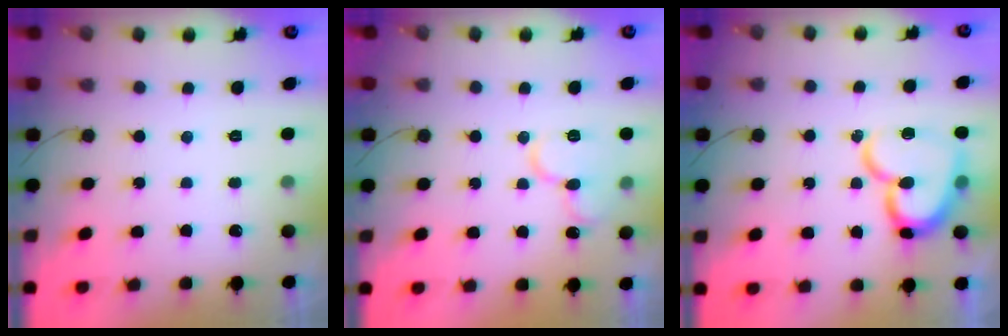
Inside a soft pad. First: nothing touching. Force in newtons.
{"total": 11.9, "press": 11.9, "slide": 1.3}
{"total": 16.3, "press": 16.3, "slide": 1.4}